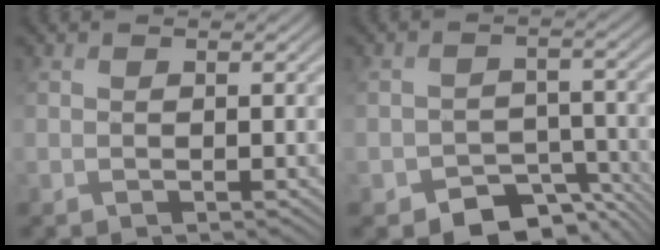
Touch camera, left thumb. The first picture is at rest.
{"total": 6.4, "force": [-4.3, 4.0, 2.7], "torque": [-0.039, -0.021, -0.069]}